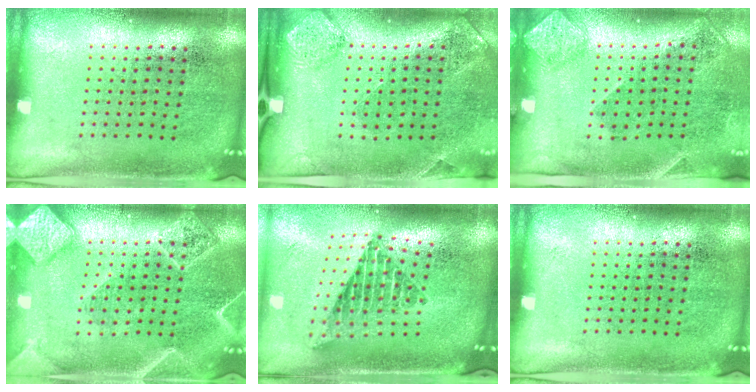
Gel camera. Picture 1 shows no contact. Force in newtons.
{"total": 1.7, "press": 1.3, "slide": 1.2}
{"total": 1.7, "press": 1.1, "slide": 1.3}
{"total": 2.1, "press": 2.1, "slide": 0.2}
{"total": 2.4, "press": 1.7, "slide": 1.7}
{"total": 0.0}